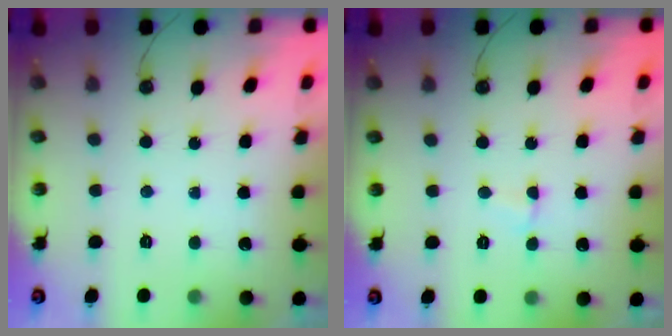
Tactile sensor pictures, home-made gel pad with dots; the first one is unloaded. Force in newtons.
{"total": 2.1, "press": 2.0, "slide": 0.6}